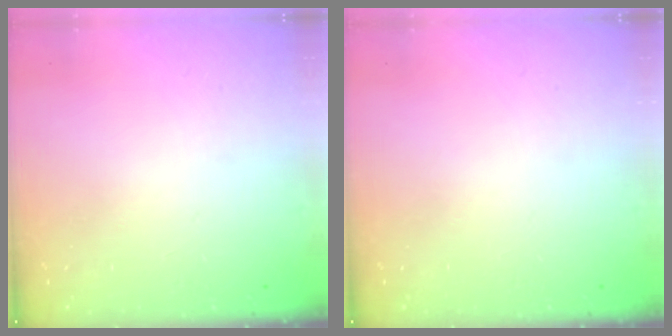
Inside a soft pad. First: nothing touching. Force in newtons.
{"total": 0.0}